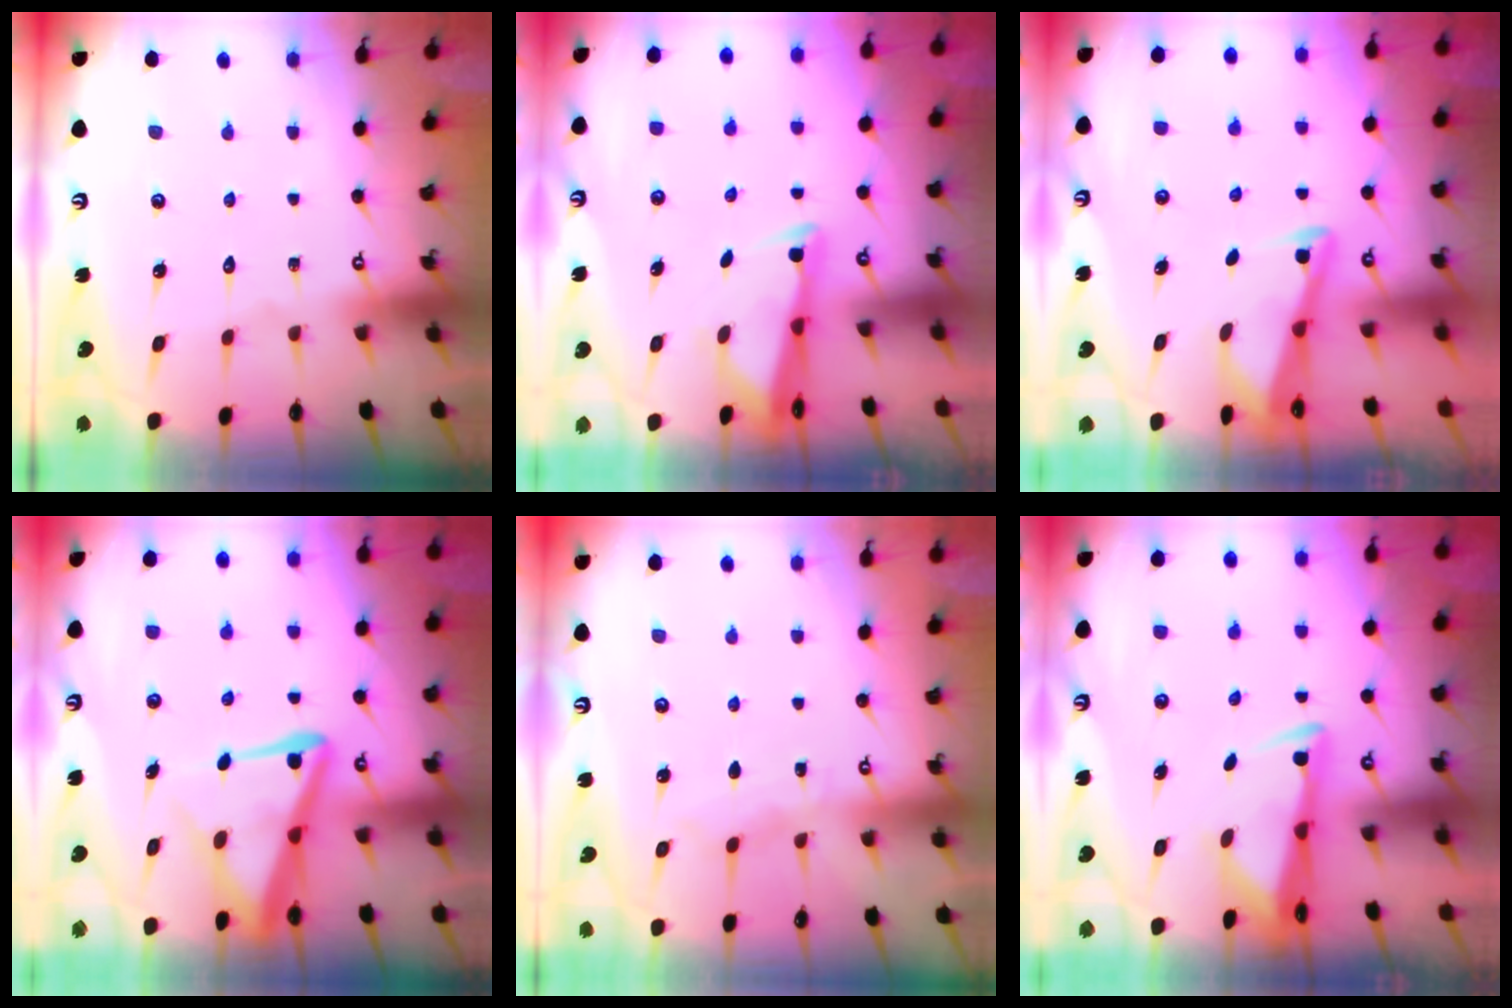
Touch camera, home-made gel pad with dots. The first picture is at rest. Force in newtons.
{"total": 2.9, "press": 2.8, "slide": 0.7}
{"total": 2.8, "press": 2.8, "slide": 0.4}
{"total": 9.1, "press": 9.1, "slide": 1.0}
{"total": 4.7, "press": 4.7, "slide": 0.6}
{"total": 3.1, "press": 2.9, "slide": 1.0}